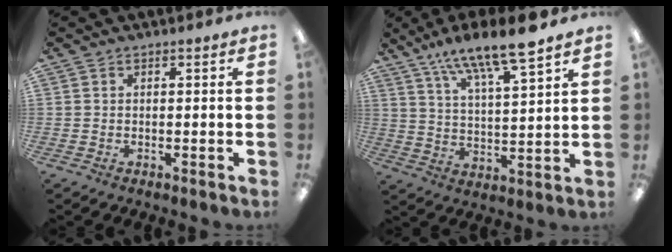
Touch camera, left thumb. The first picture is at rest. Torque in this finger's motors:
{"motor_torque": [0.10, 0.10, 1.45, -1.32, 0.20]}